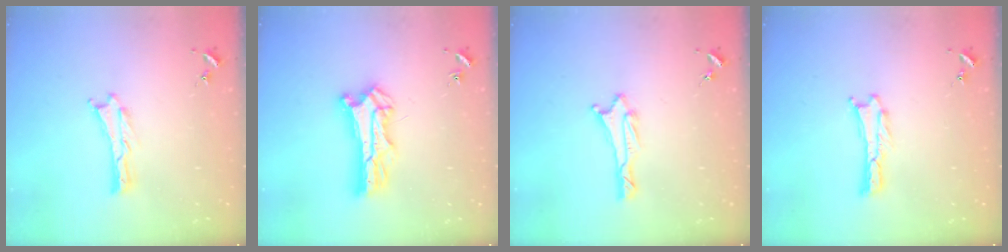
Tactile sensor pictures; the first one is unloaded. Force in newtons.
{"total": 7.4, "press": 7.4, "slide": 0.7}
{"total": 1.3, "press": 1.3, "slide": 0.1}
{"total": 0.0}